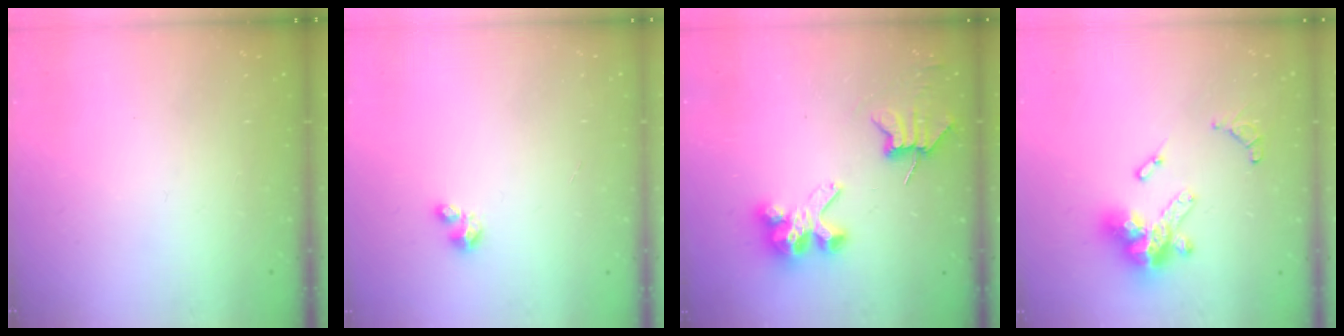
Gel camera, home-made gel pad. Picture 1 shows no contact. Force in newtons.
{"total": 2.5, "press": 2.5, "slide": 0.3}
{"total": 6.6, "press": 6.6, "slide": 0.7}
{"total": 15.9, "press": 15.8, "slide": 2.0}